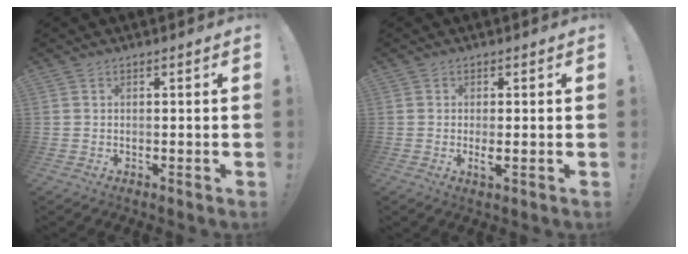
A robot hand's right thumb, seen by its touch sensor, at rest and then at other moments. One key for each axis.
{"total": 2.4, "fx": -0.1, "fy": 0.3, "fz": 2.3, "tx": -0.035, "ty": -0.004, "tz": -0.002}